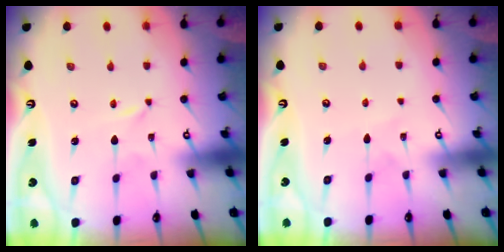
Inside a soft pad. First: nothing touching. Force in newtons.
{"total": 4.5, "press": 4.4, "slide": 0.4}